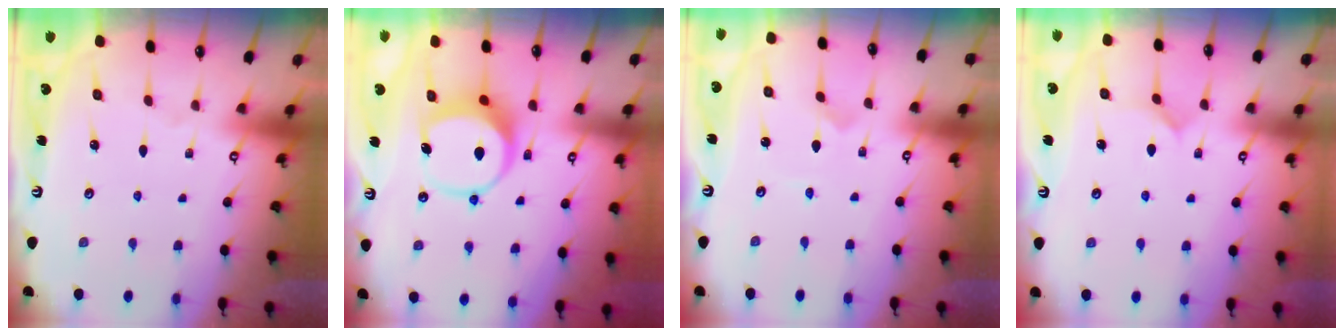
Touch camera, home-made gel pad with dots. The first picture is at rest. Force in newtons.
{"total": 7.9, "press": 7.8, "slide": 1.3}
{"total": 0.8, "press": 0.8, "slide": 0.1}
{"total": 3.9, "press": 3.9, "slide": 0.4}